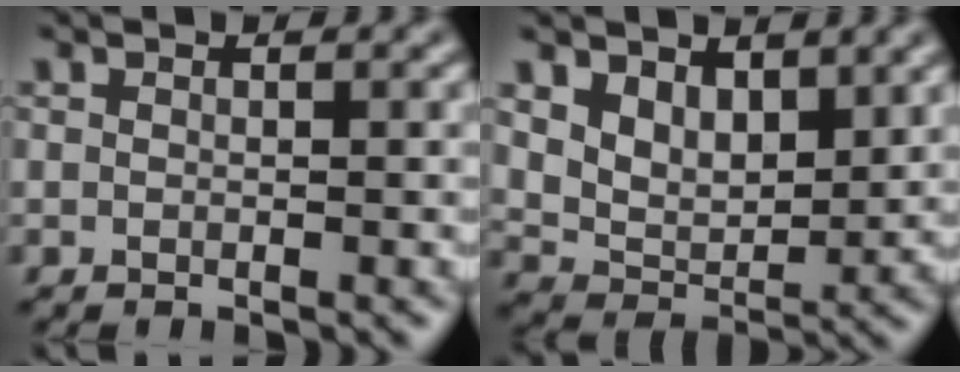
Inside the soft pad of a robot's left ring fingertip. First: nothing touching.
{"total": 4.2, "force": [2.3, 2.7, 2.3], "torque": [-0.055, -0.019, 0.039]}